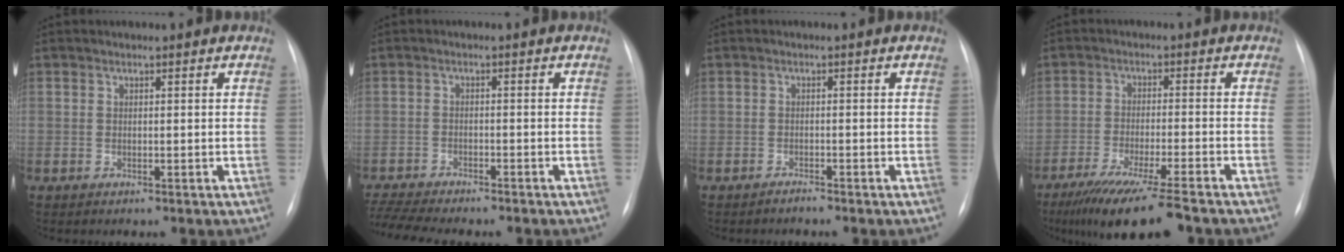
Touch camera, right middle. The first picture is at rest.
{"total": 9.2, "force": [-8.3, 0.8, 3.7], "torque": [-0.069, -0.007, -0.129]}
{"total": 0.9, "force": [-0.9, 0.0, 0.1], "torque": [-0.005, -0.002, -0.014]}
{"total": 12.6, "force": [-9.8, 0.3, 8.0], "torque": [-0.133, -0.037, -0.155]}